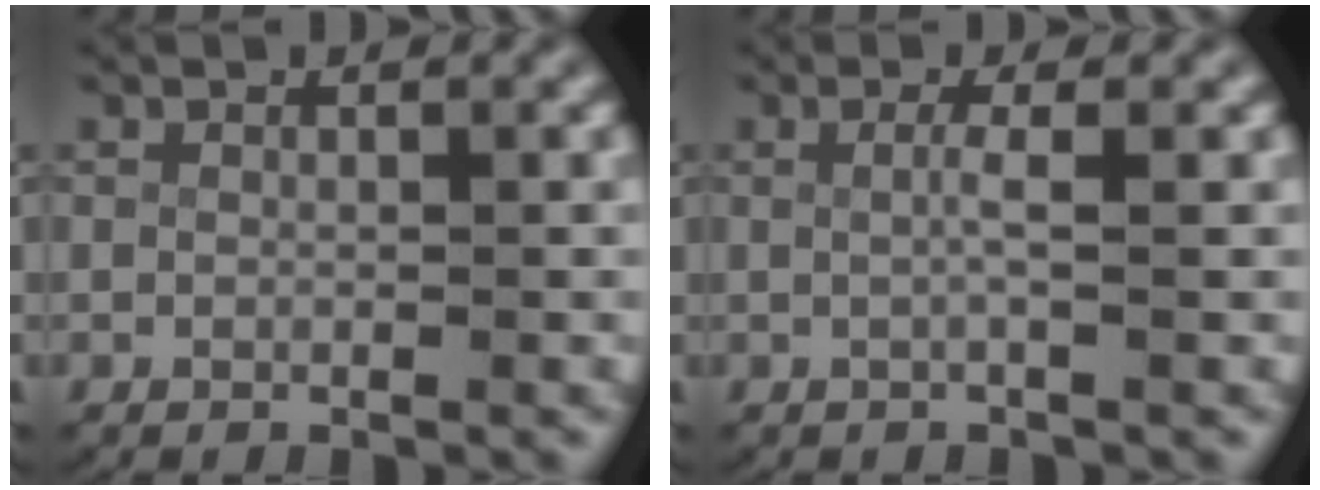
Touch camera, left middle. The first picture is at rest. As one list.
[{"total": 1.5, "force": [-0.1, -0.4, 1.4], "torque": [-0.033, -0.004, 0.000]}]